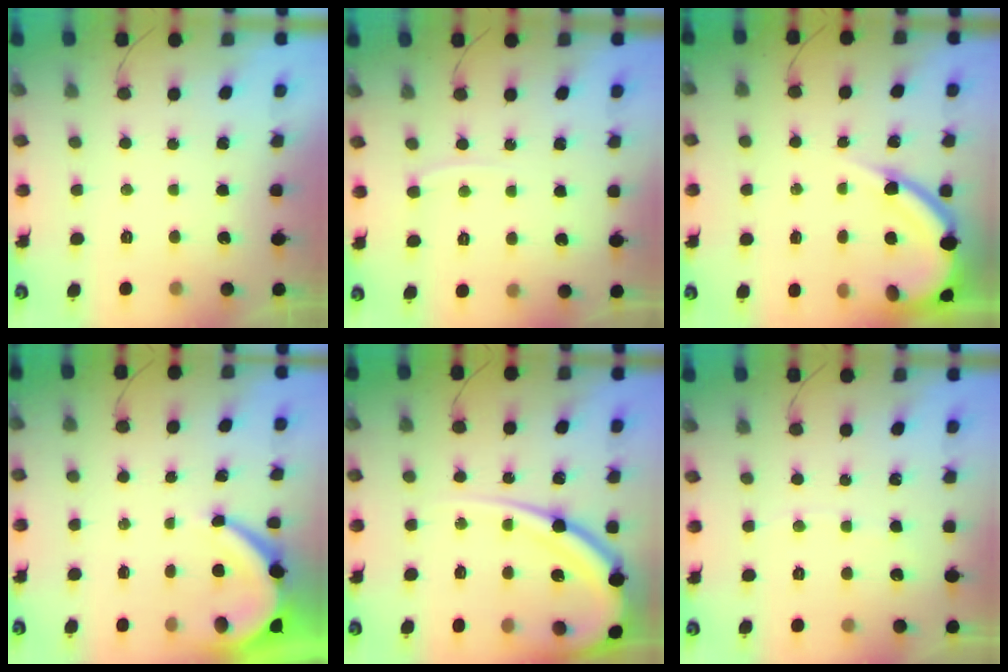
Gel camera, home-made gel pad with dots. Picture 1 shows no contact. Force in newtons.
{"total": 4.7, "press": 4.6, "slide": 0.6}
{"total": 11.0, "press": 11.0, "slide": 1.0}
{"total": 7.3, "press": 7.3, "slide": 0.4}
{"total": 17.0, "press": 16.9, "slide": 1.3}
{"total": 4.4, "press": 4.4, "slide": 0.4}